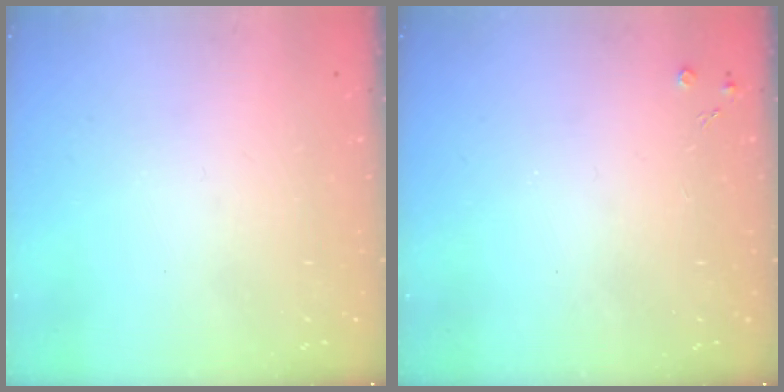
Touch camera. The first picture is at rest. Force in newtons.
{"total": 2.5, "press": 2.5, "slide": 0.5}